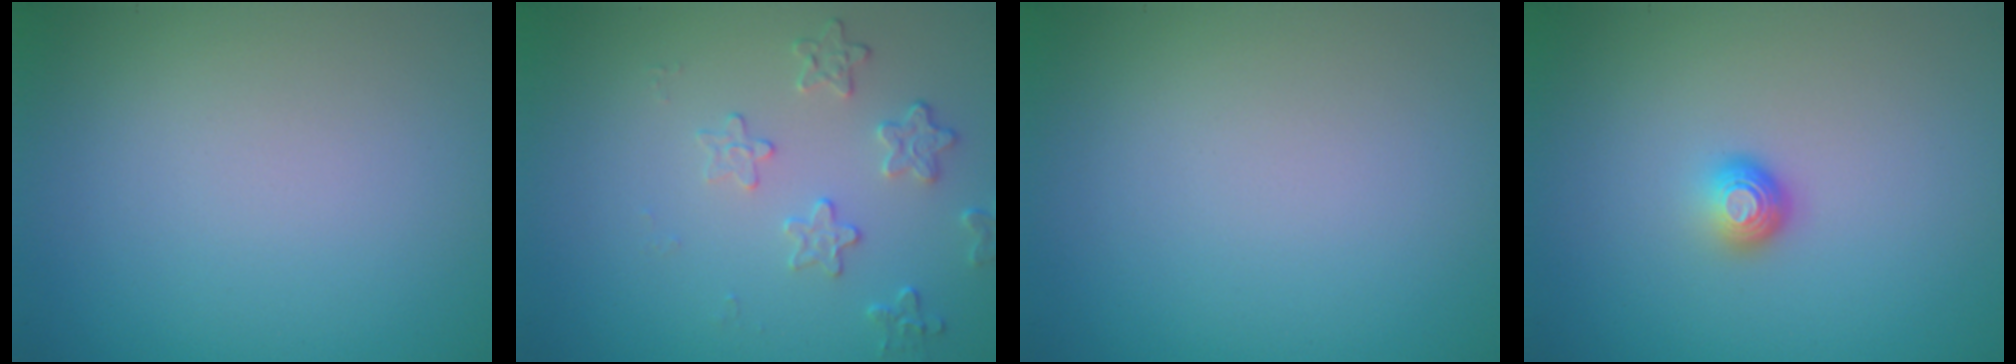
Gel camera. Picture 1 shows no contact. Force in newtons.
{"total": 2.2, "press": 1.6, "slide": 1.6}
{"total": 0.0}
{"total": 1.5, "press": 1.0, "slide": 1.1}